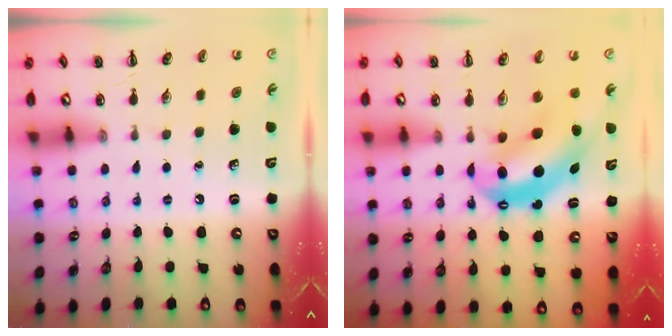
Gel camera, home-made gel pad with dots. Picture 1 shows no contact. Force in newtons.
{"total": 8.4, "press": 8.1, "slide": 2.1}